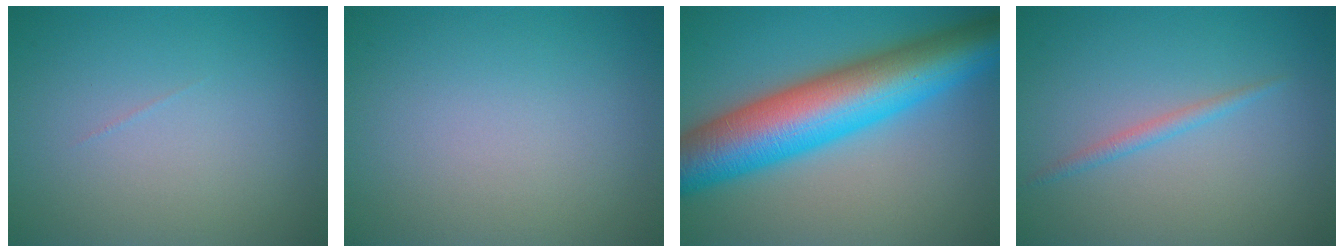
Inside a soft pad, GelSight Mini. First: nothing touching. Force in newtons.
{"total": 0.0}
{"total": 12.8, "press": 12.8, "slide": 0.1}
{"total": 0.9, "press": 0.9, "slide": 0.1}